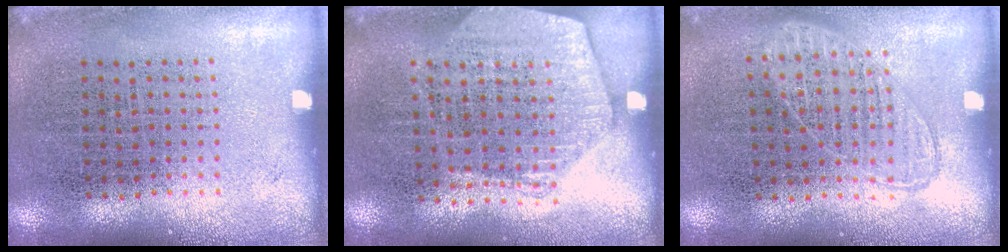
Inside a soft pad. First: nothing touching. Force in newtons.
{"total": 1.6, "press": 1.4, "slide": 0.8}
{"total": 0.9, "press": 0.9, "slide": 0.3}